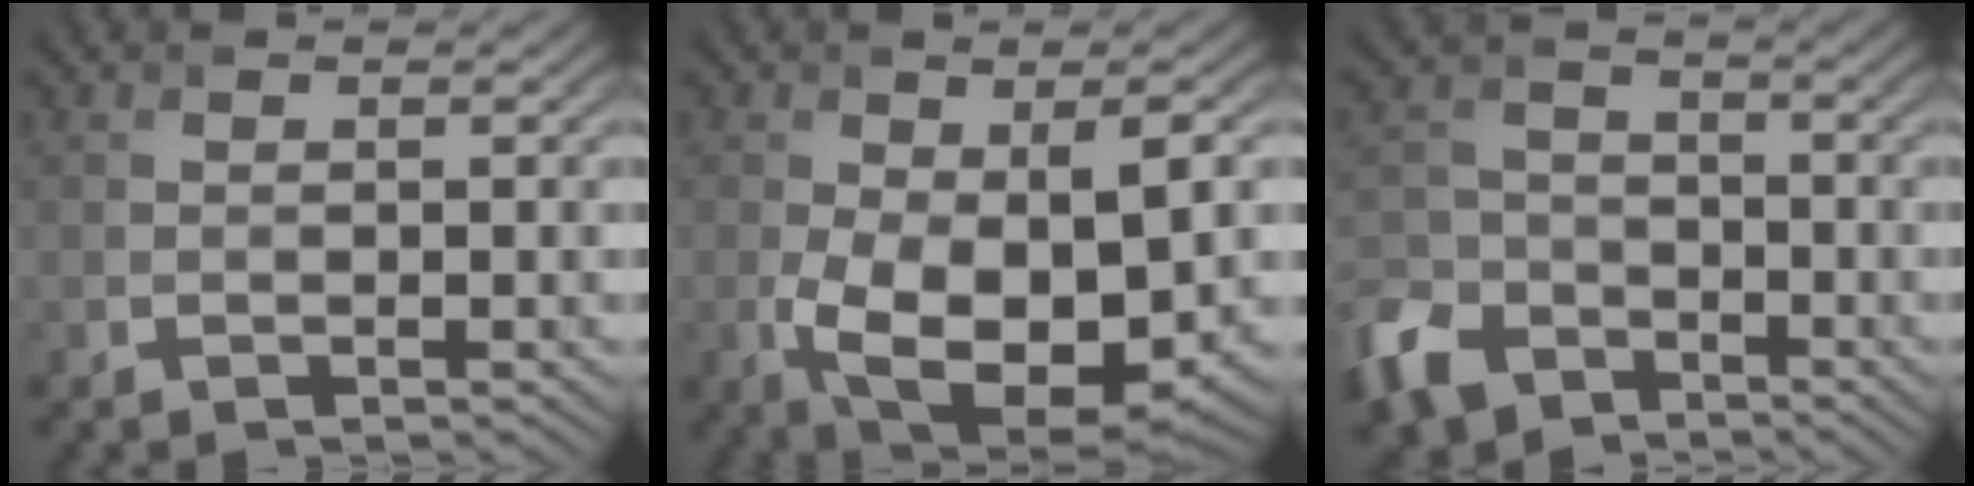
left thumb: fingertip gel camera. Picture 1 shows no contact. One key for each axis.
{"total": 11.6, "fx": -1.8, "fy": 6.1, "fz": 9.7, "tx": -0.194, "ty": -0.045, "tz": -0.012}
{"total": 9.3, "fx": -6.2, "fy": 5.7, "fz": 3.9, "tx": -0.102, "ty": -0.014, "tz": -0.143}